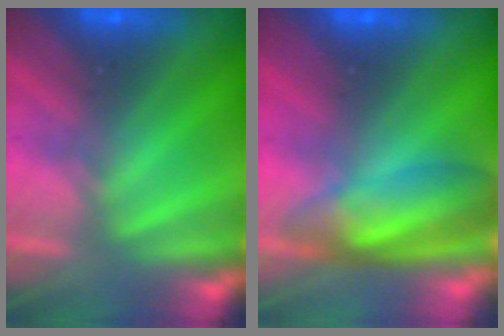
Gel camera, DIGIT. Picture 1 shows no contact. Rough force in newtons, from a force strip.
{"total": 7.8}